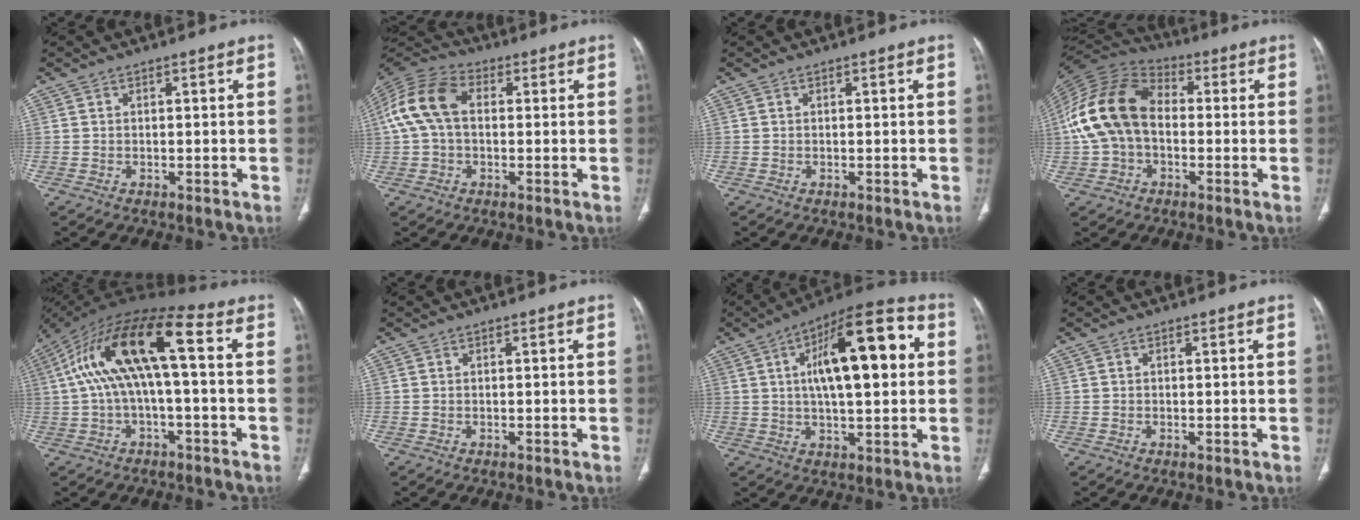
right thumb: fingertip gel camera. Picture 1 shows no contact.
{"total": 12.0, "force": [1.3, 7.9, 8.9], "torque": [-0.188, 0.036, 0.016]}
{"total": 0.0}
{"total": 16.3, "force": [-0.3, 11.4, 11.7], "torque": [-0.233, 0.038, -0.016]}
{"total": 16.4, "force": [1.5, 5.9, 15.3], "torque": [-0.299, 0.059, 0.021]}
{"total": 0.0}
{"total": 19.5, "force": [3.8, 7.2, 17.8], "torque": [-0.253, 0.022, 0.051]}
{"total": 0.0}